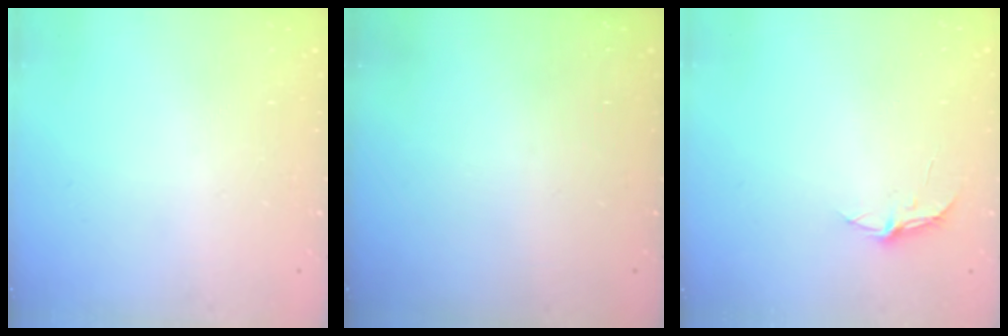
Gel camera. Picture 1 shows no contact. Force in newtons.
{"total": 0.0}
{"total": 3.8, "press": 3.8, "slide": 0.3}